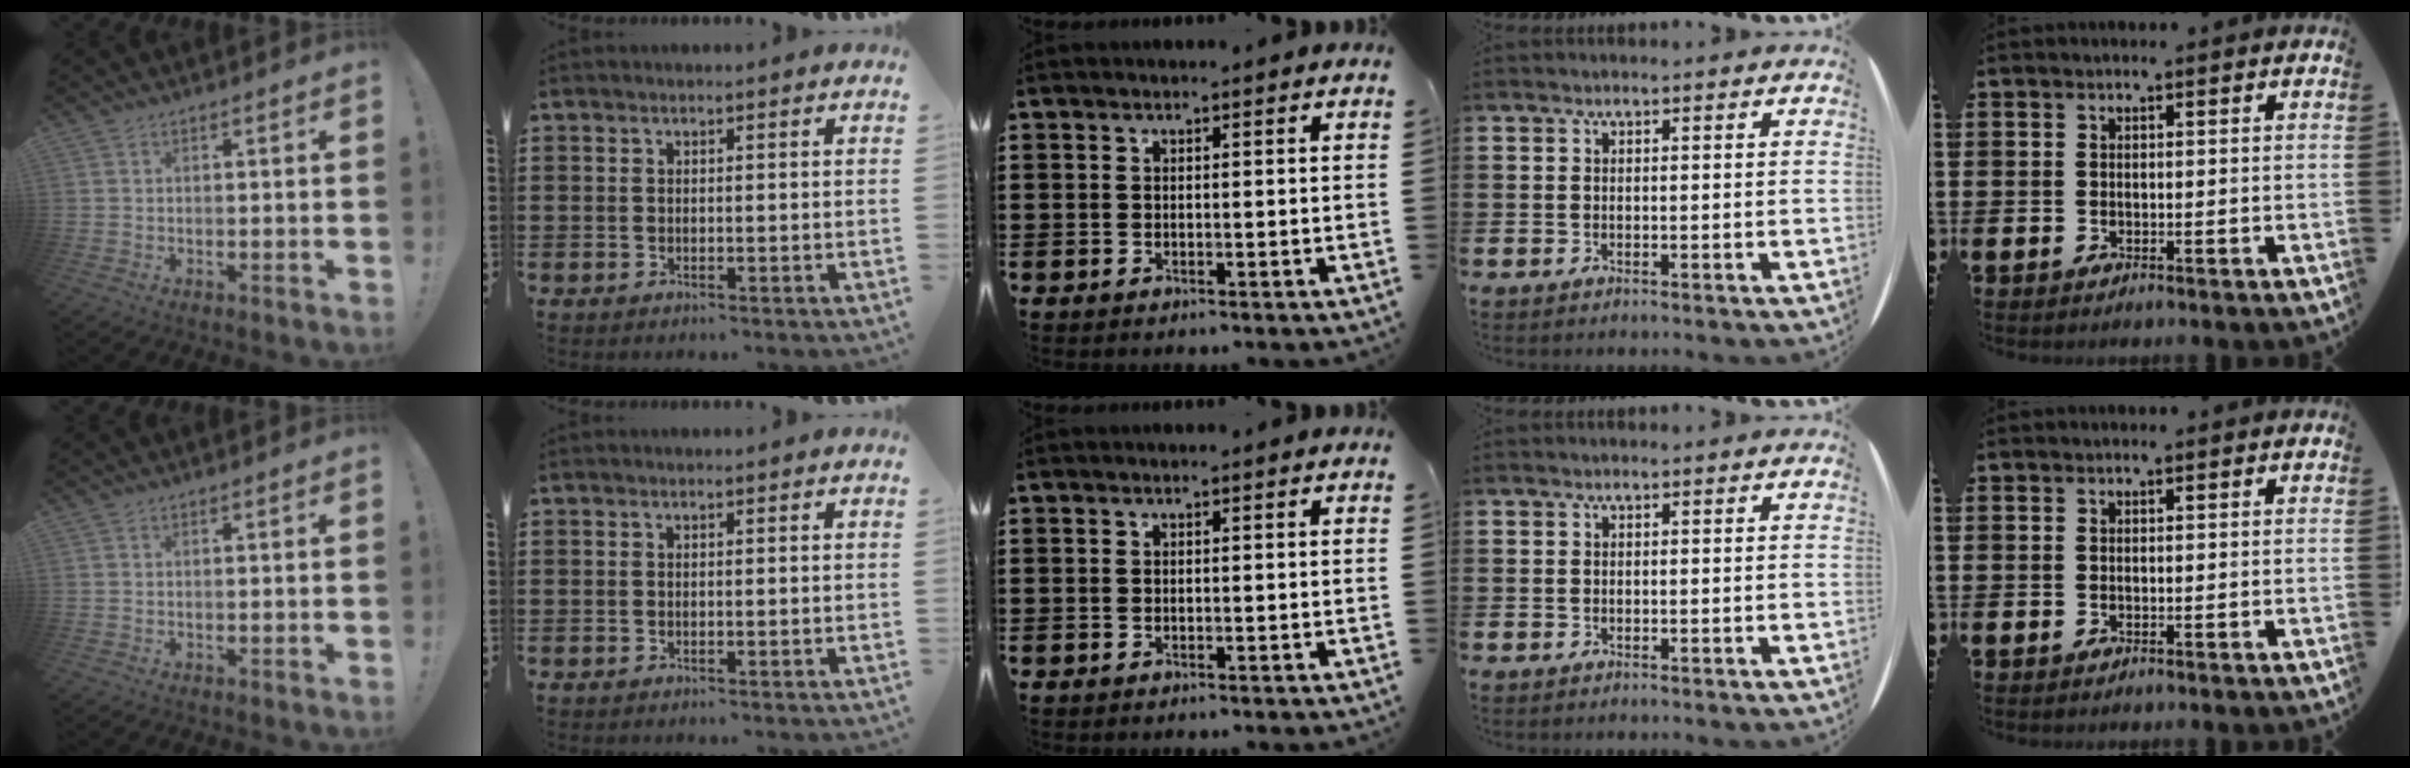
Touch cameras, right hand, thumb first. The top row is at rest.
{}